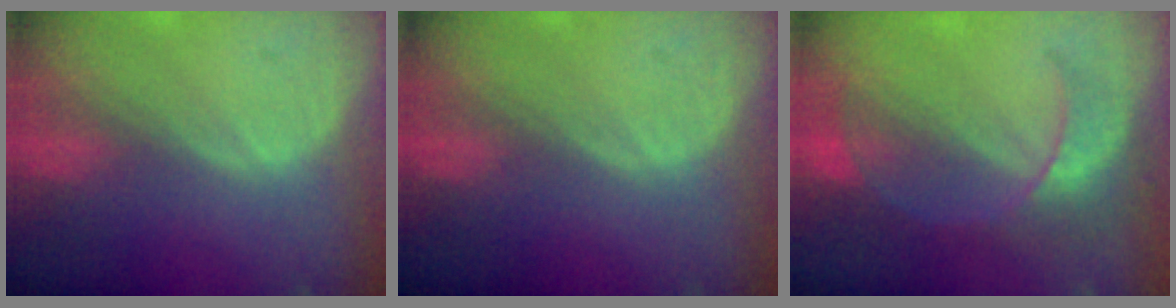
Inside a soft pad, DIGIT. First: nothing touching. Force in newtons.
{"total": 0.0}
{"total": 7.8, "press": 6.9, "slide": 3.7}